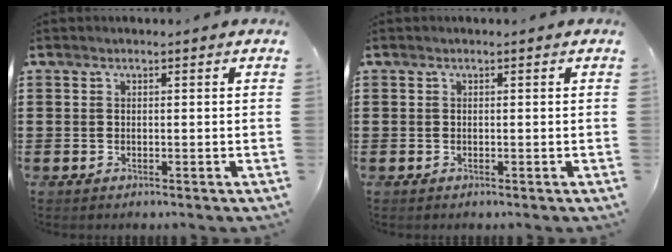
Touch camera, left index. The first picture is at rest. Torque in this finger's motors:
{"motor_torque": [0.11, 0.13, 0.00, 0.00]}